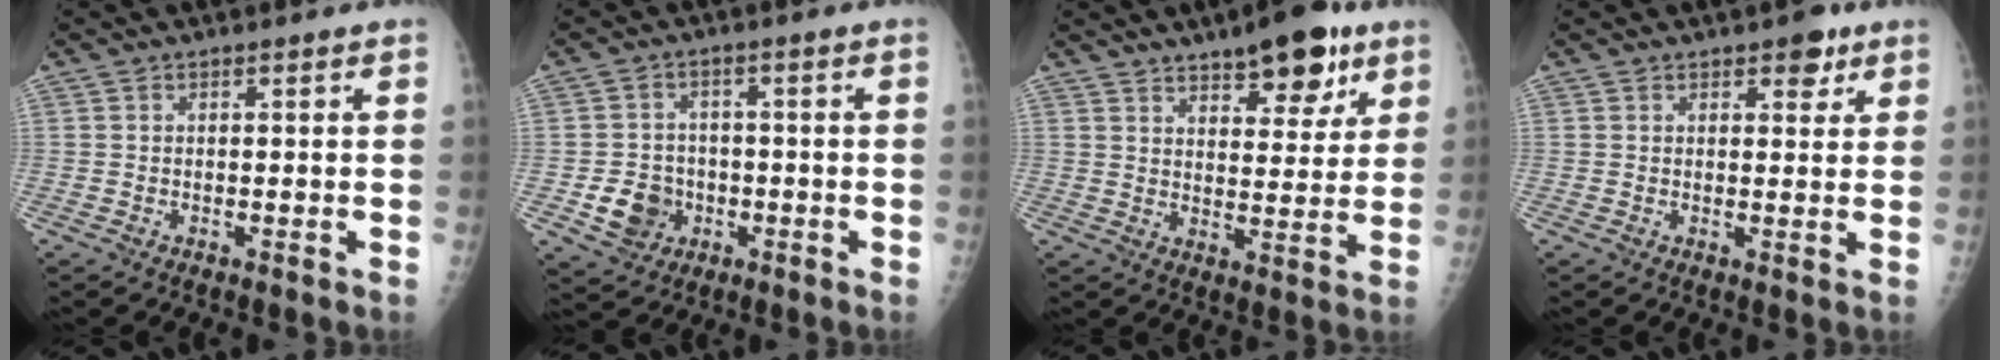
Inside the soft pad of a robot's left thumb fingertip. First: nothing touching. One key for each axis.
{"total": 5.8, "fx": -1.7, "fy": 4.9, "fz": 2.5, "tx": -0.027, "ty": 0.009, "tz": -0.025}
{"total": 12.7, "fx": 8.1, "fy": 5.0, "fz": 8.4, "tx": -0.081, "ty": -0.037, "tz": 0.117}
{"total": 3.8, "fx": 2.3, "fy": 2.0, "fz": 2.2, "tx": -0.007, "ty": -0.009, "tz": 0.026}